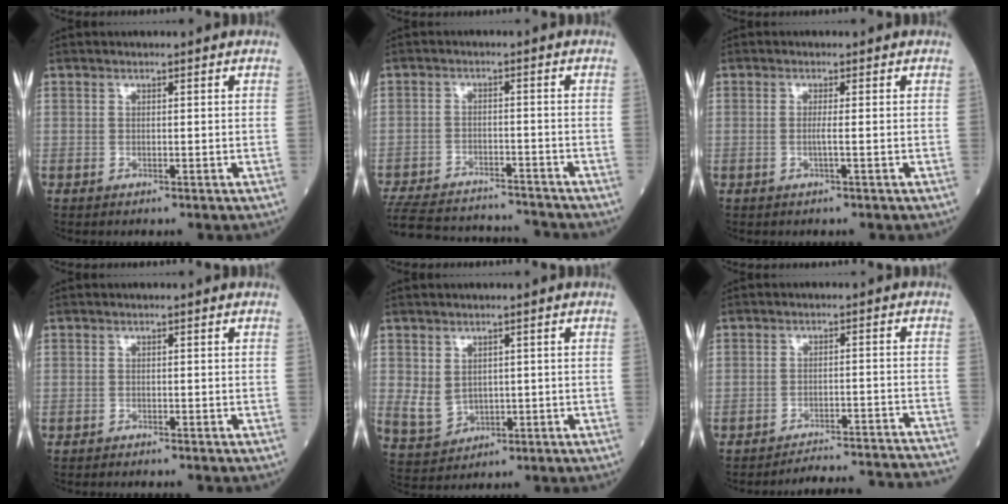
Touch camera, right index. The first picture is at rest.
{"total": 17.5, "force": [-16.3, 3.6, 5.2], "torque": [-0.128, -0.009, -0.234]}
{"total": 1.2, "force": [-0.2, -0.4, 1.1], "torque": [-0.021, 0.000, -0.006]}
{"total": 1.0, "force": [-1.0, -0.1, 0.3], "torque": [-0.005, 0.000, -0.012]}
{"total": 4.4, "force": [0.4, 3.7, 2.4], "torque": [-0.059, 0.003, 0.028]}
{"total": 16.7, "force": [-16.5, -0.8, 2.7], "torque": [-0.010, 0.002, -0.198]}